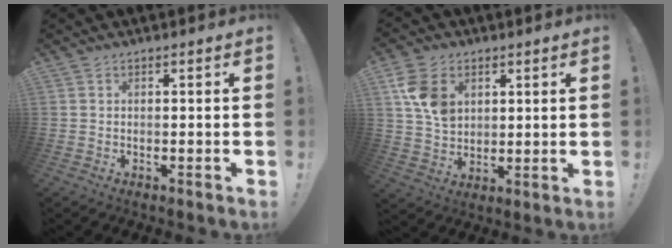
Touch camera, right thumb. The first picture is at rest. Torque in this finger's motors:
{"motor_torque": [-0.56, 0.80, 0.73, 0.25, 0.33]}